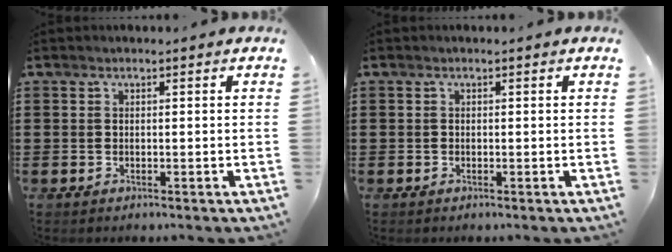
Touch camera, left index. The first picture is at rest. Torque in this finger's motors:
{"motor_torque": [0.15, 0.06, 0.07, 0.00]}